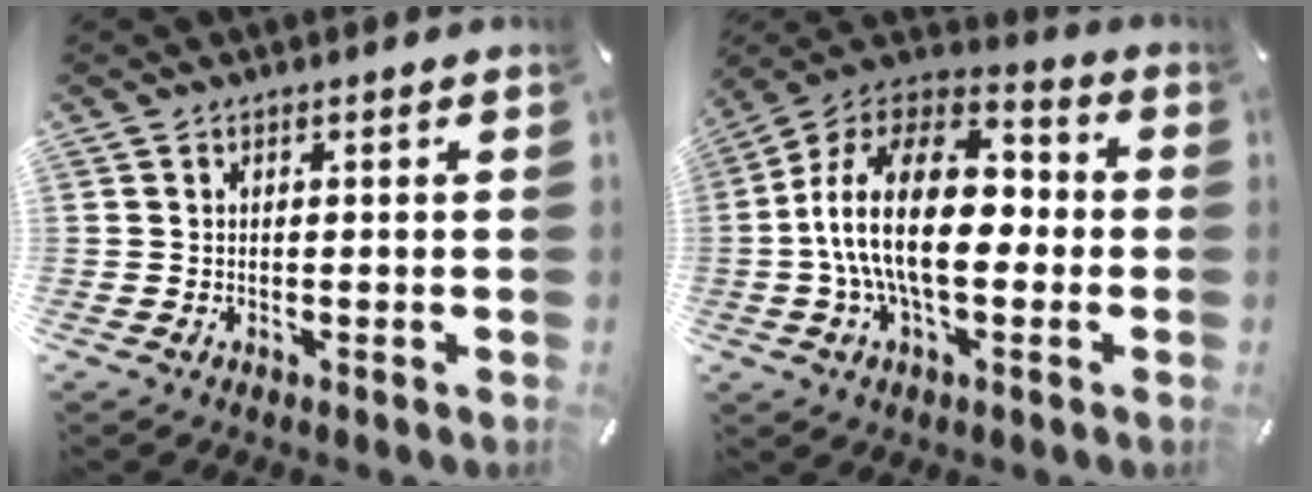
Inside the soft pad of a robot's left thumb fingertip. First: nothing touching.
{"total": 21.2, "force": [-2.5, 11.8, 17.4], "torque": [-0.343, 0.016, -0.044]}